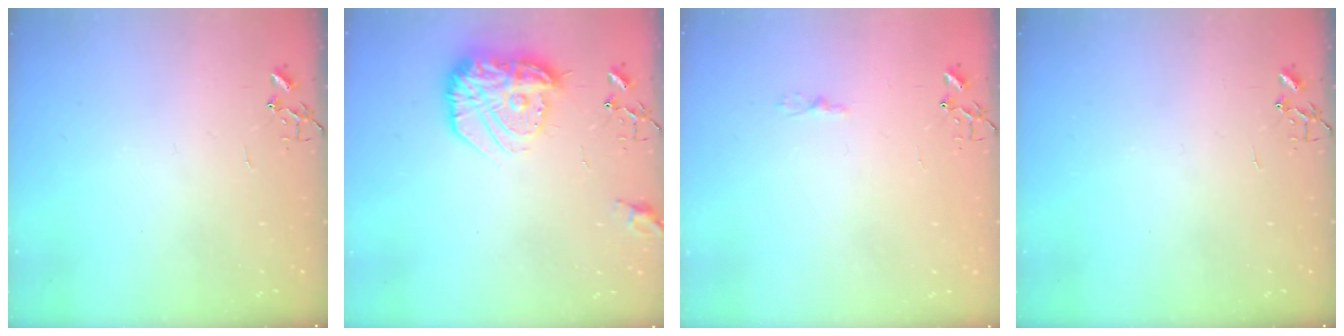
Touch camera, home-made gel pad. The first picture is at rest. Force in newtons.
{"total": 20.4, "press": 20.4, "slide": 1.6}
{"total": 2.4, "press": 2.4, "slide": 0.3}
{"total": 0.0}